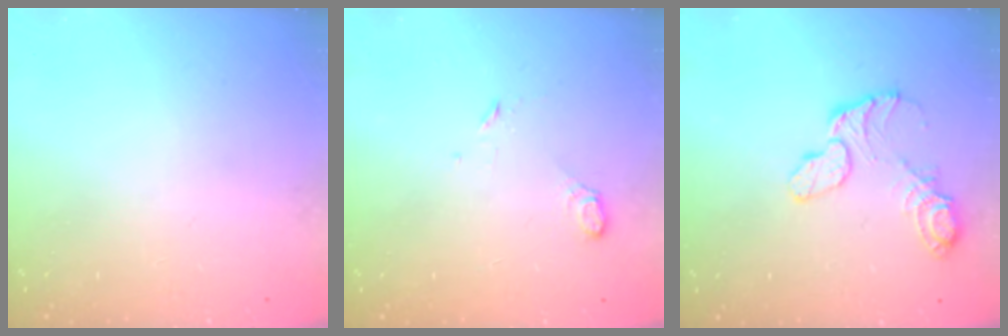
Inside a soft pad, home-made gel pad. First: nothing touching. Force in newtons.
{"total": 5.0, "press": 4.9, "slide": 0.8}
{"total": 10.2, "press": 10.2, "slide": 1.0}